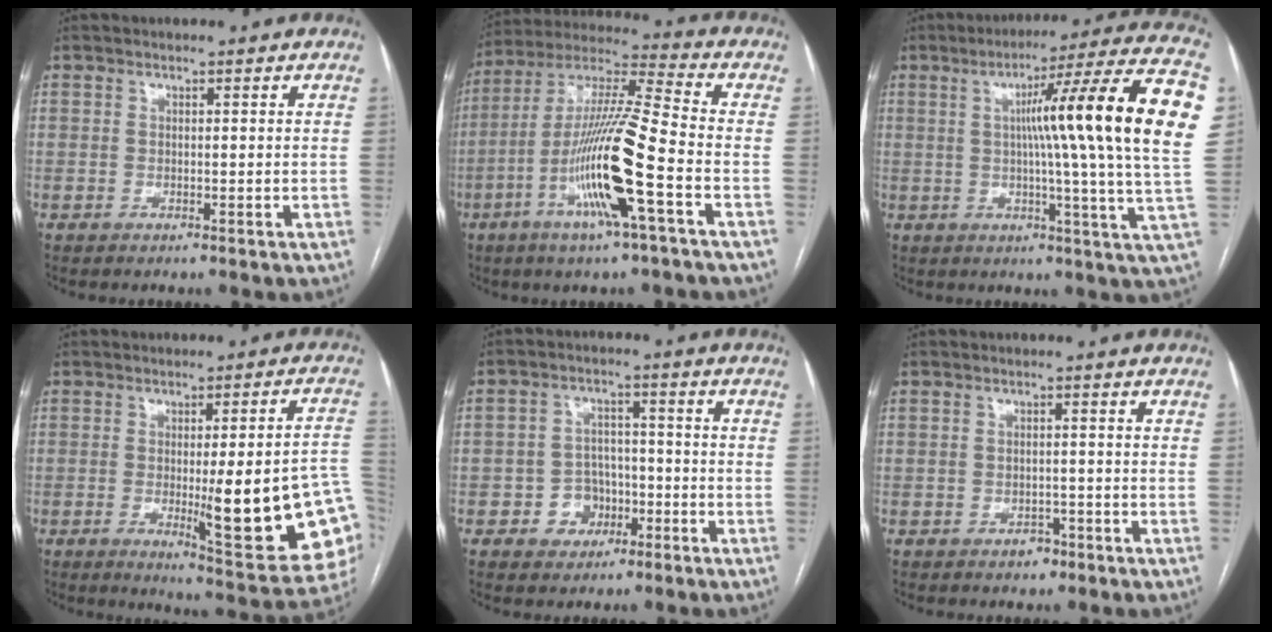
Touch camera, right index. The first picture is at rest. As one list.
[{"total": 16.7, "force": [-5.7, -0.1, 15.7], "torque": [-0.311, -0.007, -0.112]}, {"total": 22.2, "force": [4.0, -1.4, 21.8], "torque": [-0.256, 0.019, 0.041]}, {"total": 19.6, "force": [-3.5, 2.8, 19.1], "torque": [-0.162, 0.001, -0.027]}, {"total": 5.8, "force": [-2.4, 5.0, 1.7], "torque": [-0.022, 0.018, -0.031]}, {"total": 2.0, "force": [-1.2, 1.4, 0.7], "torque": [-0.008, 0.004, -0.014]}]